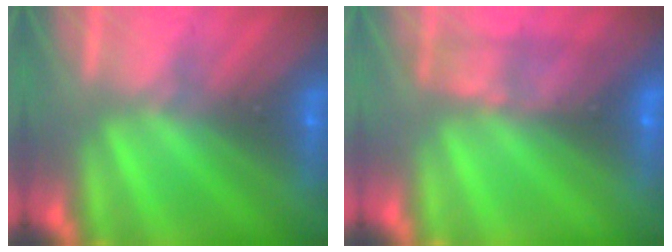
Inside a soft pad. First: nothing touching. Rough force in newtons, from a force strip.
{"total": 2.4}